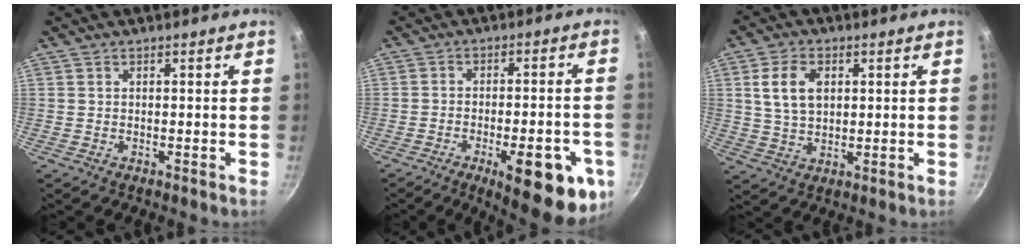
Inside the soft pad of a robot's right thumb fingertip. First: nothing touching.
{"total": 17.6, "force": [-7.9, 5.9, 14.6], "torque": [-0.146, 0.025, -0.096]}
{"total": 8.2, "force": [2.2, 5.2, 5.8], "torque": [-0.102, -0.004, 0.045]}